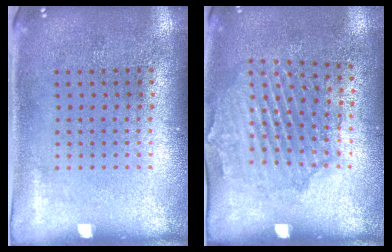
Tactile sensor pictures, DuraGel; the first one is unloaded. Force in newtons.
{"total": 1.6, "press": 1.5, "slide": 0.5}